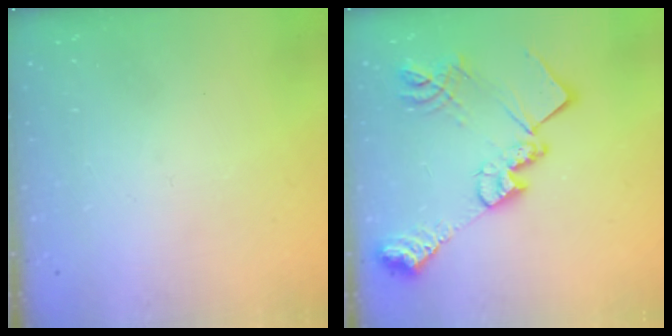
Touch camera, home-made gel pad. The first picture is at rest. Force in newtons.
{"total": 21.6, "press": 21.5, "slide": 1.5}